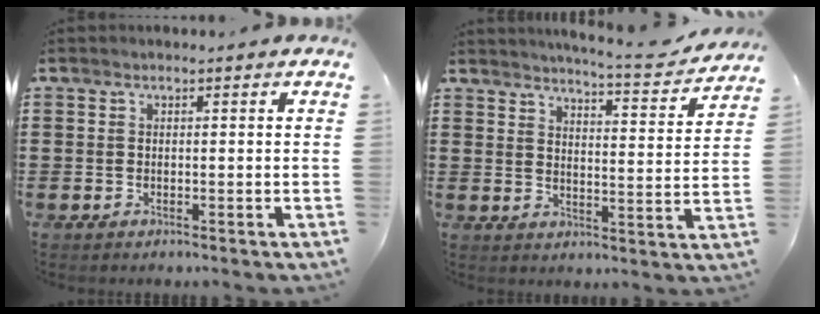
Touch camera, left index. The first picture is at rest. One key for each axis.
{"total": 5.3, "fx": 5.0, "fy": -0.5, "fz": 1.7, "tx": -0.040, "ty": -0.039, "tz": 0.080}